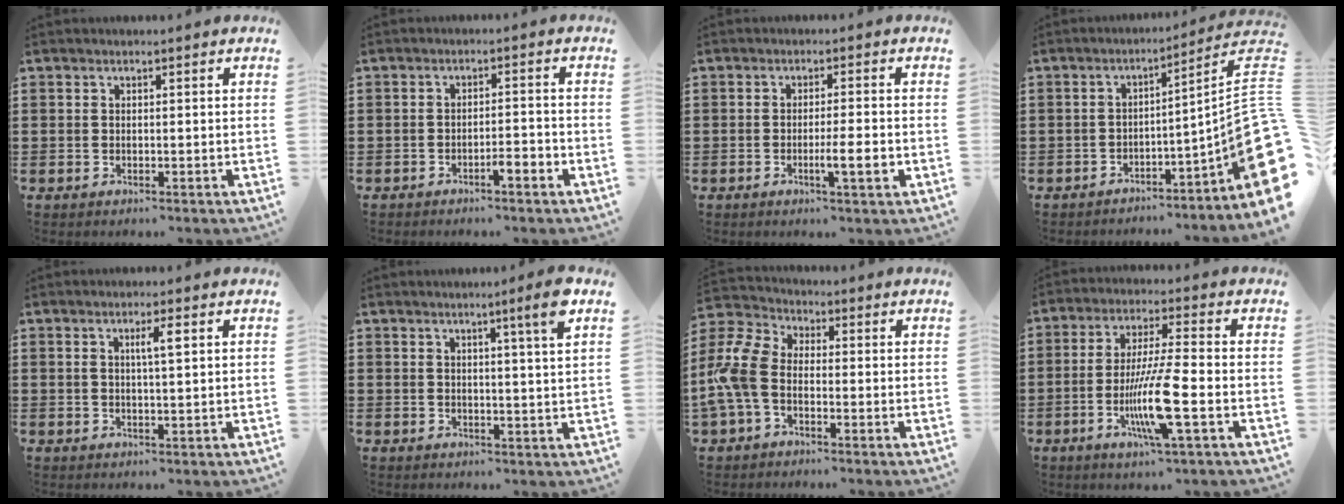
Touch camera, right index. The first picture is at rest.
{"total": 2.4, "force": [-1.8, 0.1, 1.6], "torque": [-0.028, 0.002, -0.035]}
{"total": 4.9, "force": [-1.6, 0.3, 4.6], "torque": [-0.073, -0.008, -0.027]}
{"total": 9.6, "force": [-1.6, 1.8, 9.3], "torque": [-0.116, -0.027, -0.036]}
{"total": 2.8, "force": [0.8, 0.3, 2.6], "torque": [-0.052, 0.004, 0.011]}
{"total": 5.1, "force": [2.8, -0.7, 4.1], "torque": [-0.061, -0.012, 0.040]}
{"total": 7.6, "force": [-2.5, 4.6, 5.5], "torque": [-0.156, -0.008, -0.058]}
{"total": 10.7, "force": [-3.4, 0.9, 10.1], "torque": [-0.205, -0.019, -0.068]}